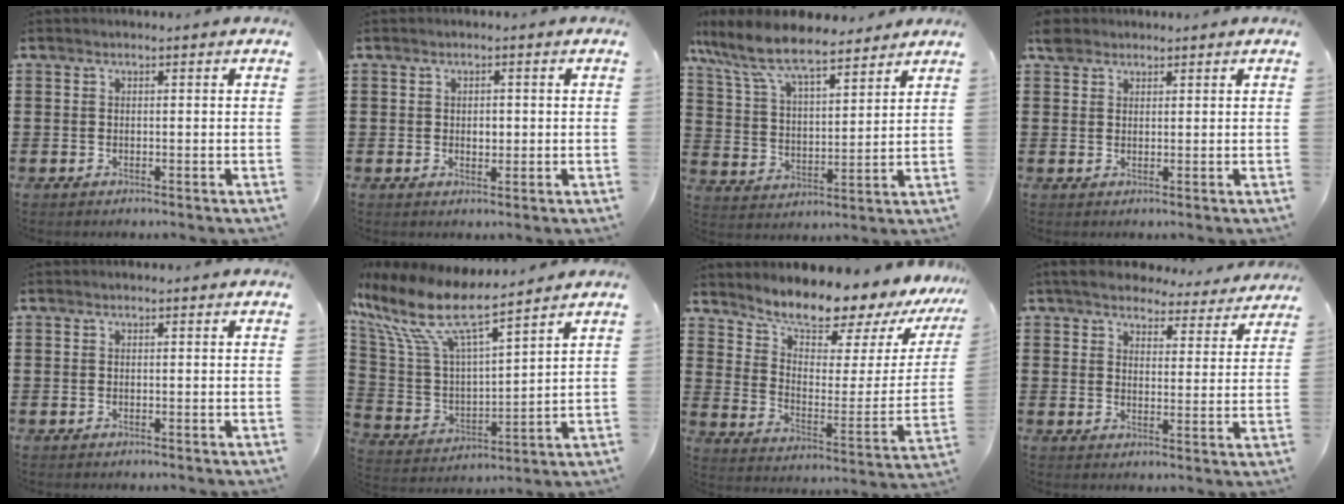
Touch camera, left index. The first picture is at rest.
{"total": 1.6, "force": [0.1, 1.0, 1.2], "torque": [-0.017, 0.004, -0.002]}
{"total": 9.5, "force": [8.1, 2.3, 4.5], "torque": [-0.119, -0.035, 0.142]}
{"total": 2.5, "force": [2.0, 1.5, 0.5], "torque": [-0.018, 0.008, 0.038]}
{"total": 0.0}
{"total": 11.4, "force": [8.5, 2.4, 7.2], "torque": [-0.185, -0.054, 0.144]}
{"total": 9.0, "force": [8.5, 1.3, 2.6], "torque": [-0.071, -0.076, 0.142]}
{"total": 5.3, "force": [5.1, 1.2, 0.8], "torque": [-0.042, -0.026, 0.091]}